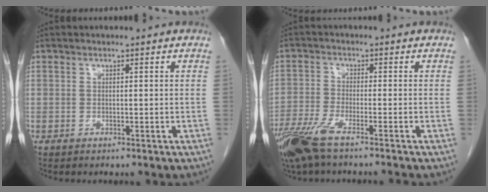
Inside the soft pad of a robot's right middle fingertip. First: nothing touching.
{"total": 8.2, "force": [-6.1, 0.6, 5.4], "torque": [-0.108, -0.020, -0.116]}